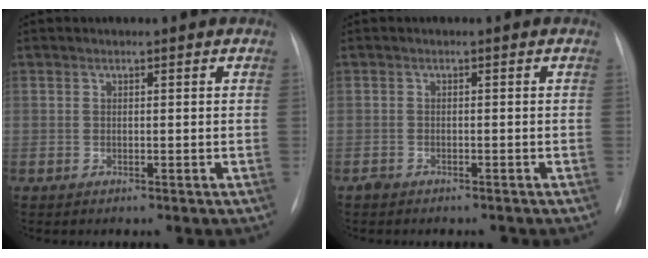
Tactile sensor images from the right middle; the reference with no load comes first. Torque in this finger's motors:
{"motor_torque": [-0.32, -0.21, 0.03, 0.00]}